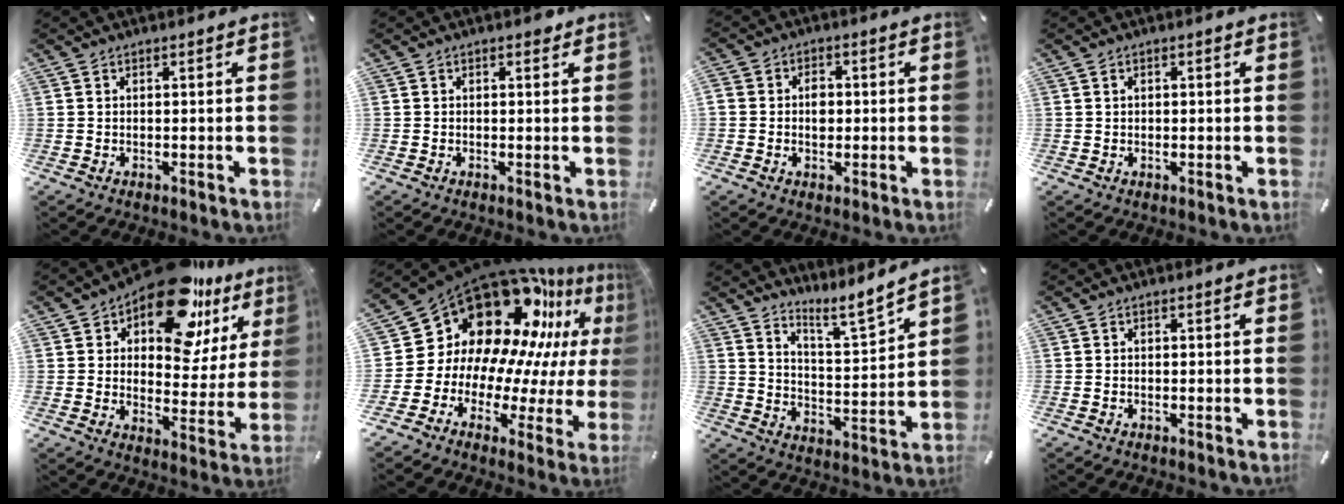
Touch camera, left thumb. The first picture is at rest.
{"total": 1.2, "force": [0.7, 1.0, 0.1], "torque": [0.004, -0.001, 0.011]}
{"total": 4.3, "force": [-0.2, 3.5, 2.5], "torque": [-0.030, 0.001, -0.007]}
{"total": 0.9, "force": [0.2, 0.7, 0.5], "torque": [-0.011, 0.003, 0.002]}
{"total": 17.6, "force": [12.2, 8.8, 9.1], "torque": [-0.144, -0.081, 0.213]}
{"total": 21.8, "force": [13.1, 13.9, 10.3], "torque": [-0.182, -0.143, 0.249]}
{"total": 7.8, "force": [7.2, 1.4, 2.6], "torque": [-0.042, -0.067, 0.122]}
{"total": 0.0}